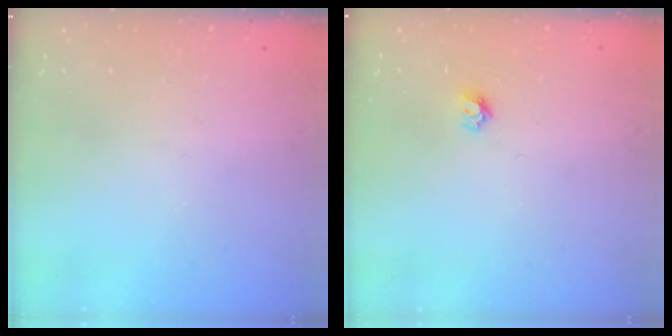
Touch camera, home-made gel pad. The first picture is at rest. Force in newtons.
{"total": 4.4, "press": 4.4, "slide": 0.4}